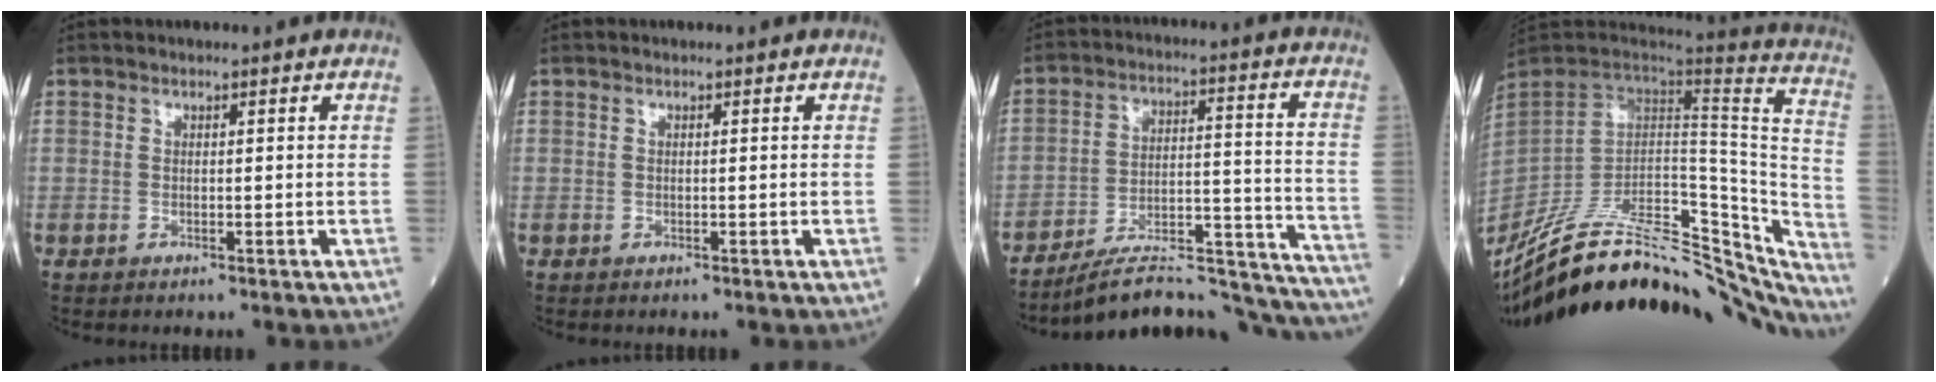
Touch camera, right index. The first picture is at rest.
{"total": 0.0}
{"total": 24.9, "force": [-23.1, 3.1, 8.9], "torque": [-0.068, 0.028, -0.327]}
{"total": 41.5, "force": [-33.8, 11.2, 21.3], "torque": [-0.305, -0.054, -0.476]}